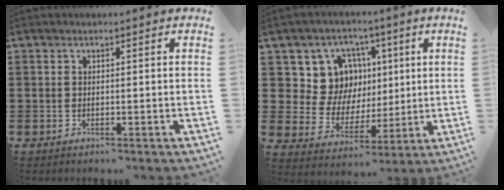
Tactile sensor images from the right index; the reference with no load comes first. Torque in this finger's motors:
{"motor_torque": [0.89, 0.53, 0.20, 0.05]}